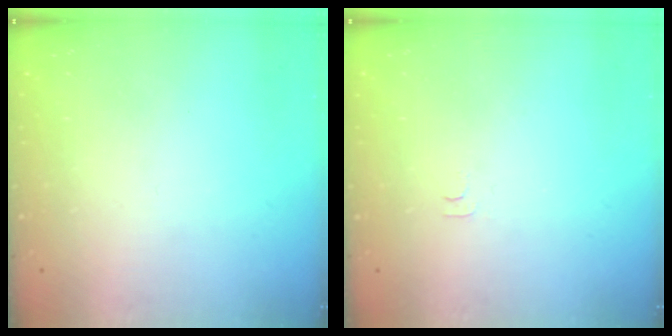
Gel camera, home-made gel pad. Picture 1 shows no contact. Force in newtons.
{"total": 4.6, "press": 4.5, "slide": 0.6}